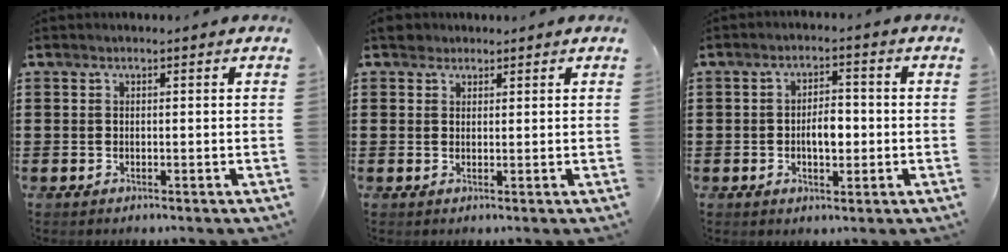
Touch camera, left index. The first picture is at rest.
{"total": 2.2, "force": [1.8, 1.2, 0.3], "torque": [-0.004, 0.005, 0.034]}
{"total": 4.1, "force": [-0.5, 2.0, 3.6], "torque": [-0.060, 0.003, -0.014]}